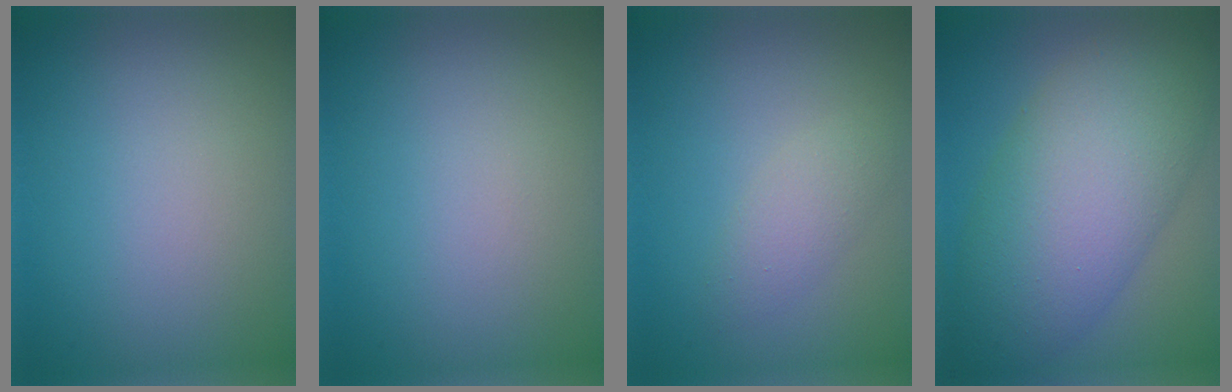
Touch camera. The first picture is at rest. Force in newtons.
{"total": 0.0}
{"total": 2.0, "press": 2.0, "slide": 0.2}
{"total": 11.0, "press": 11.0, "slide": 0.4}